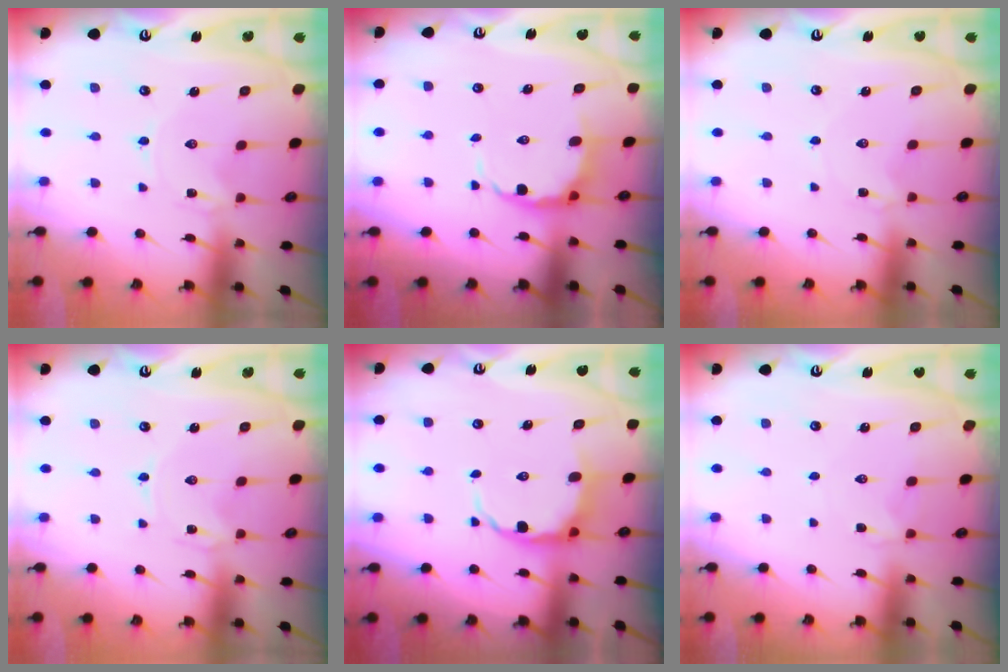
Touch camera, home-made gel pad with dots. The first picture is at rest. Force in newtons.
{"total": 6.2, "press": 5.7, "slide": 2.5}
{"total": 1.4, "press": 1.4, "slide": 0.2}
{"total": 0.0}
{"total": 8.9, "press": 8.4, "slide": 2.8}
{"total": 1.9, "press": 1.8, "slide": 0.6}